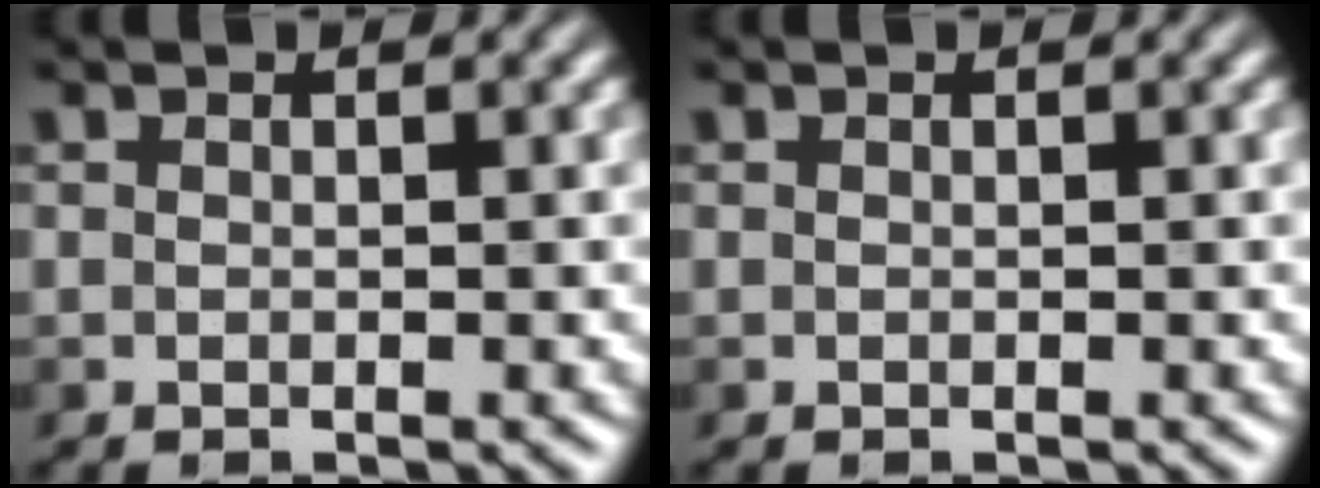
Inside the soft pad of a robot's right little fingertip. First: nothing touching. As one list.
[{"total": 0.0}]